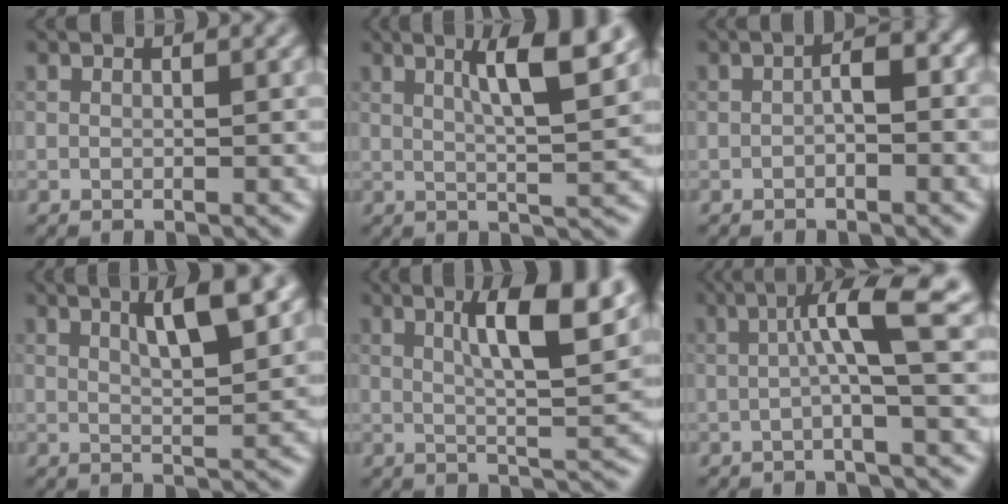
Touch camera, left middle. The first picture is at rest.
{"total": 6.6, "force": [2.7, 1.3, 5.8], "torque": [-0.082, 0.005, 0.044]}
{"total": 1.9, "force": [-0.6, 0.7, 1.7], "torque": [-0.031, 0.007, -0.013]}
{"total": 5.1, "force": [2.5, 1.1, 4.3], "torque": [-0.066, 0.003, 0.039]}
{"total": 8.5, "force": [3.5, 2.0, 7.5], "torque": [-0.106, 0.007, 0.055]}
{"total": 5.7, "force": [0.9, 0.6, 5.6], "torque": [-0.098, 0.012, 0.008]}